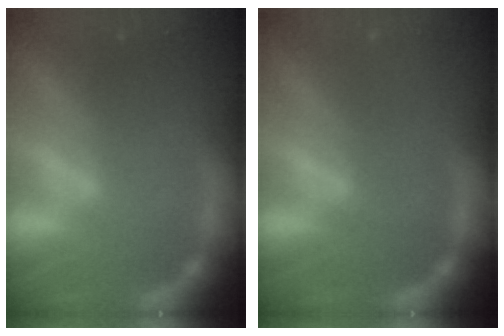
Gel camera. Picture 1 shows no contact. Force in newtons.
{"total": 1.4}